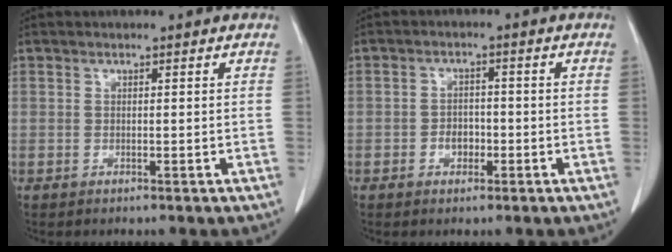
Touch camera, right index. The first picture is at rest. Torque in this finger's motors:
{"motor_torque": [0.25, -0.21, -0.05, -0.03]}